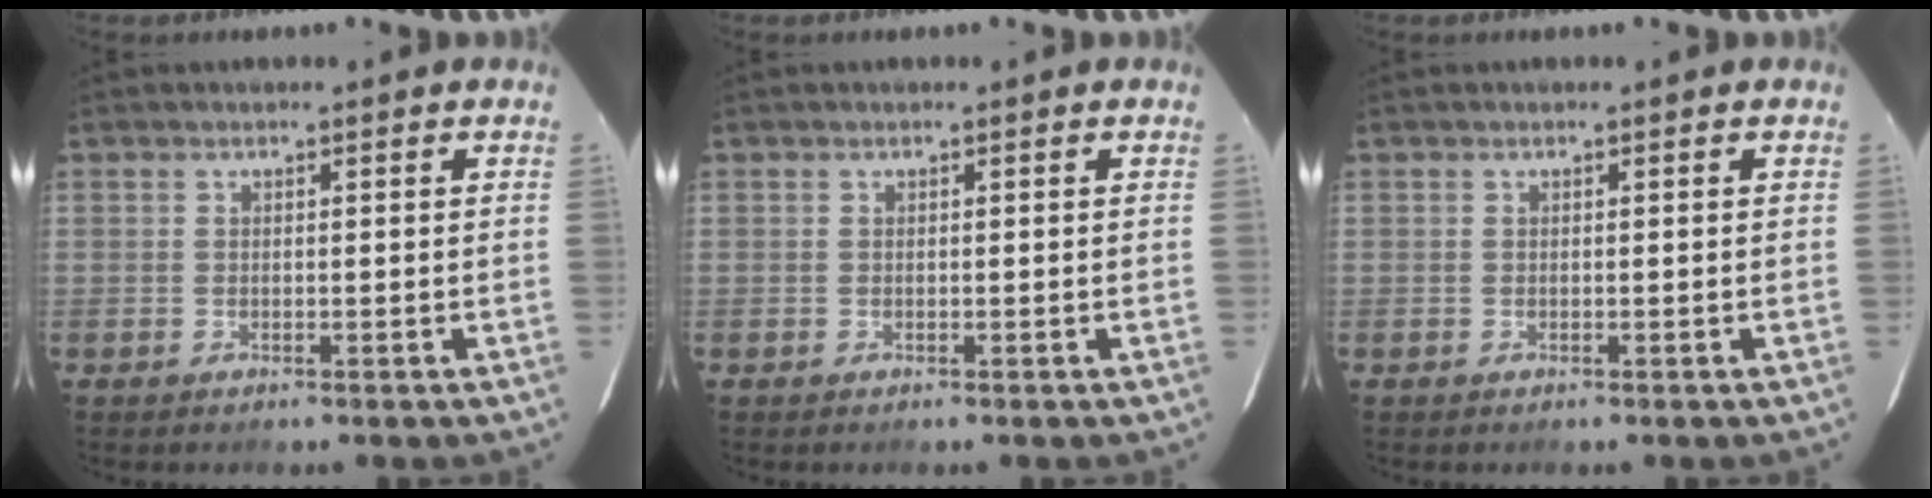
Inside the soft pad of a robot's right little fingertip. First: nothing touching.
{"total": 0.0}
{"total": 0.0}